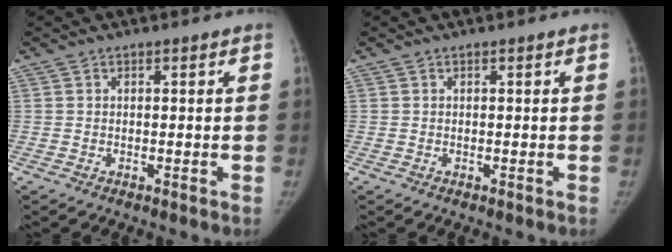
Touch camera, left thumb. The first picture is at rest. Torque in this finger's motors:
{"motor_torque": [0.00, 0.00, 0.05, -0.05, 0.00]}